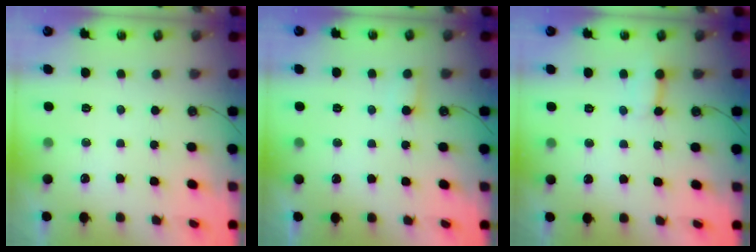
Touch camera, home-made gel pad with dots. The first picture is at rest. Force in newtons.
{"total": 3.3, "press": 3.3, "slide": 0.3}
{"total": 3.4, "press": 3.4, "slide": 0.2}